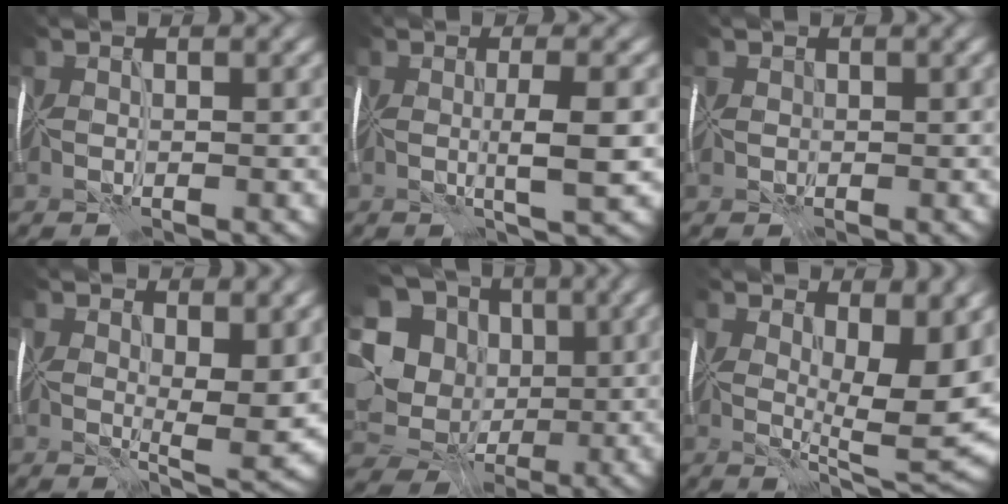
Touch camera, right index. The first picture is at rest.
{"total": 3.3, "force": [-0.3, 0.4, 3.3], "torque": [-0.054, 0.003, -0.005]}
{"total": 0.8, "force": [-0.3, -0.1, -0.7], "torque": [0.009, 0.000, -0.005]}
{"total": 4.5, "force": [1.2, 1.7, 3.9], "torque": [-0.063, -0.007, 0.022]}
{"total": 13.7, "force": [1.1, 12.3, 5.9], "torque": [-0.160, 0.003, 0.012]}
{"total": 8.7, "force": [2.4, 3.2, 7.7], "torque": [-0.110, -0.013, 0.044]}